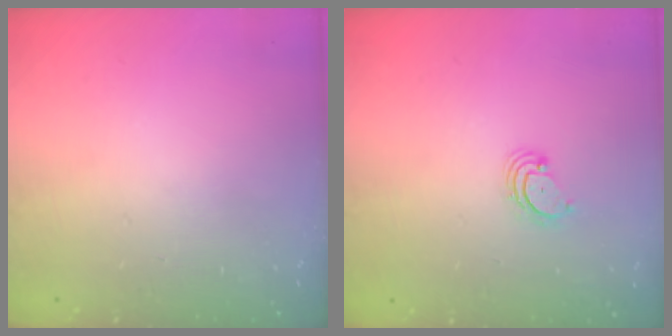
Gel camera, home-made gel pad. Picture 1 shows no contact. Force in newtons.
{"total": 2.7, "press": 2.7, "slide": 0.3}